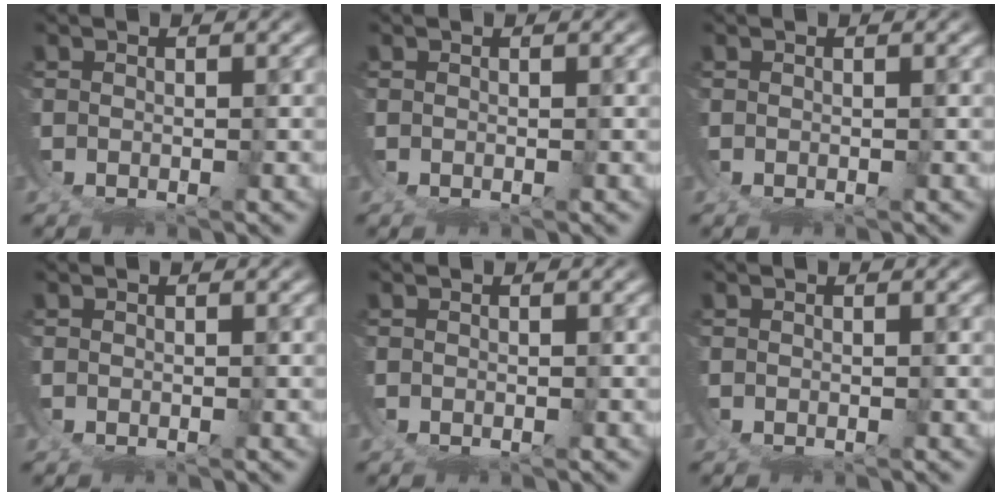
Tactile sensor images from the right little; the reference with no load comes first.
{"total": 0.0}
{"total": 0.0}
{"total": 0.0}
{"total": 0.0}
{"total": 0.0}